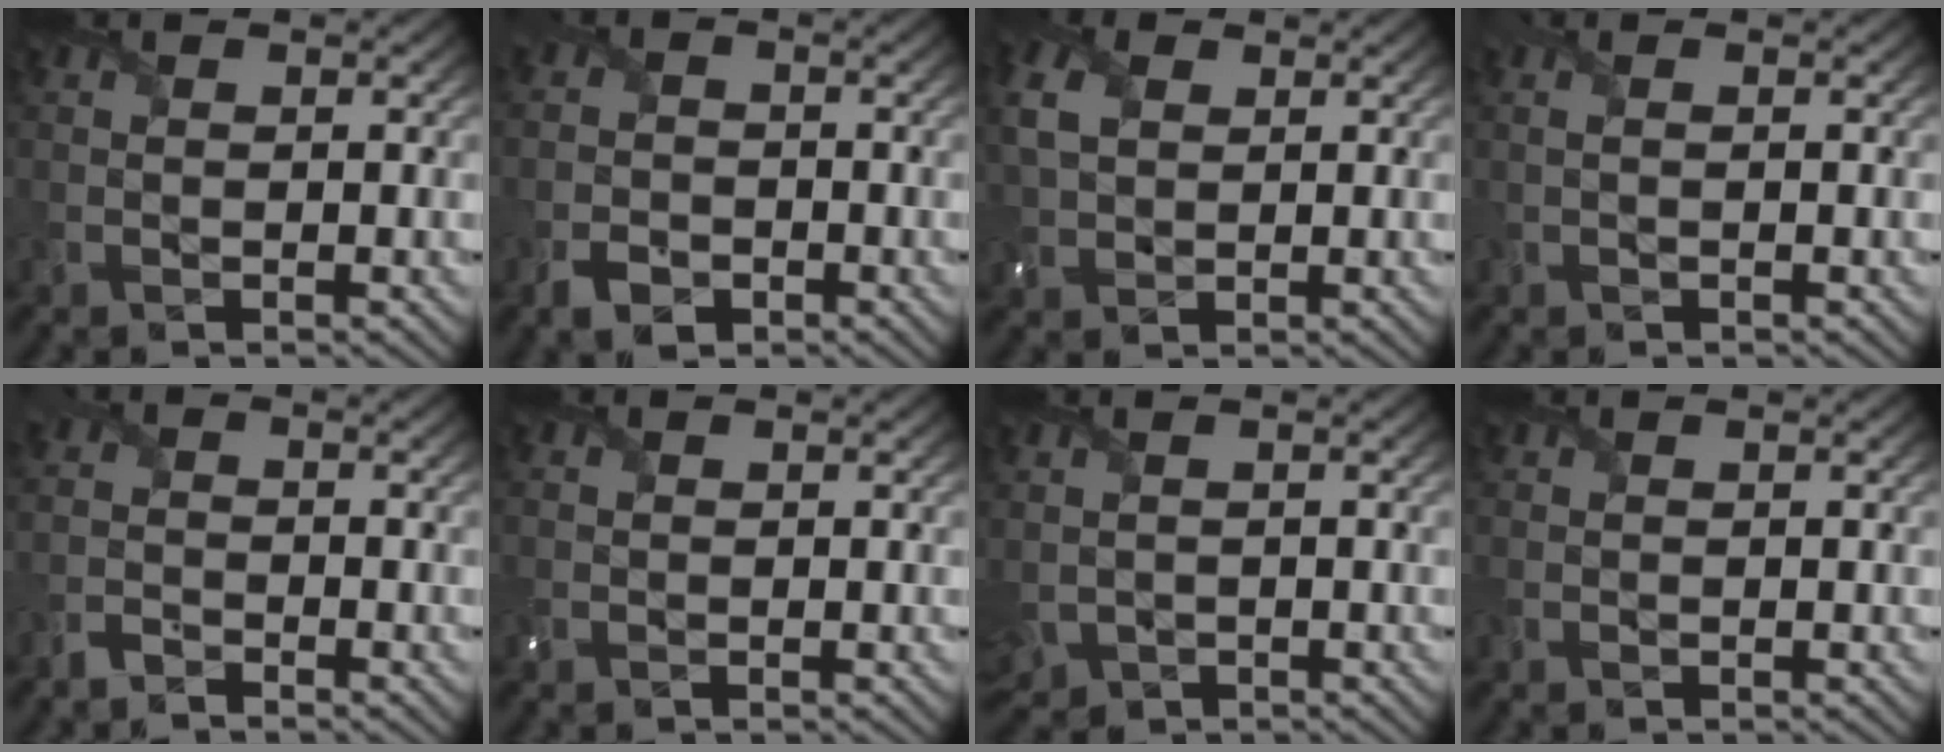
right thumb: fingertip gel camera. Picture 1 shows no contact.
{"total": 3.0, "force": [-1.8, 2.0, 1.2], "torque": [-0.031, -0.005, -0.043]}
{"total": 4.8, "force": [1.6, 3.2, 3.1], "torque": [-0.099, 0.011, 0.027]}
{"total": 0.9, "force": [0.1, 0.2, 0.8], "torque": [-0.019, 0.003, 0.004]}
{"total": 1.9, "force": [-1.8, 0.6, 0.5], "torque": [-0.016, 0.004, -0.045]}
{"total": 0.5, "force": [0.2, 0.4, 0.2], "torque": [-0.008, 0.002, 0.004]}
{"total": 2.5, "force": [-0.1, 1.9, 1.6], "torque": [-0.061, -0.009, -0.001]}
{"total": 0.7, "force": [0.6, 0.1, 0.2], "torque": [-0.006, 0.003, 0.013]}